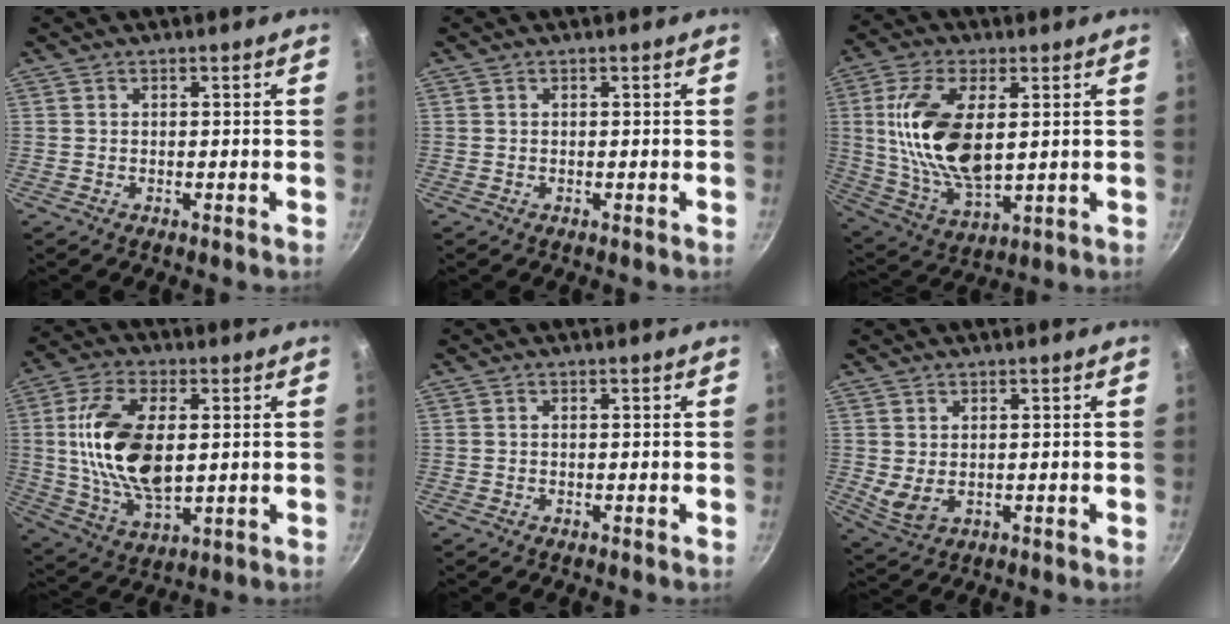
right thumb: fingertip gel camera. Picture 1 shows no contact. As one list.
[{"total": 0.0}, {"total": 17.7, "force": [2.5, 8.7, 15.2], "torque": [-0.301, -0.014, 0.056]}, {"total": 17.5, "force": [1.8, 9.0, 15.0], "torque": [-0.289, -0.010, 0.041]}, {"total": 0.0}, {"total": 4.0, "force": [0.3, 2.4, 3.3], "torque": [-0.069, -0.004, 0.020]}]